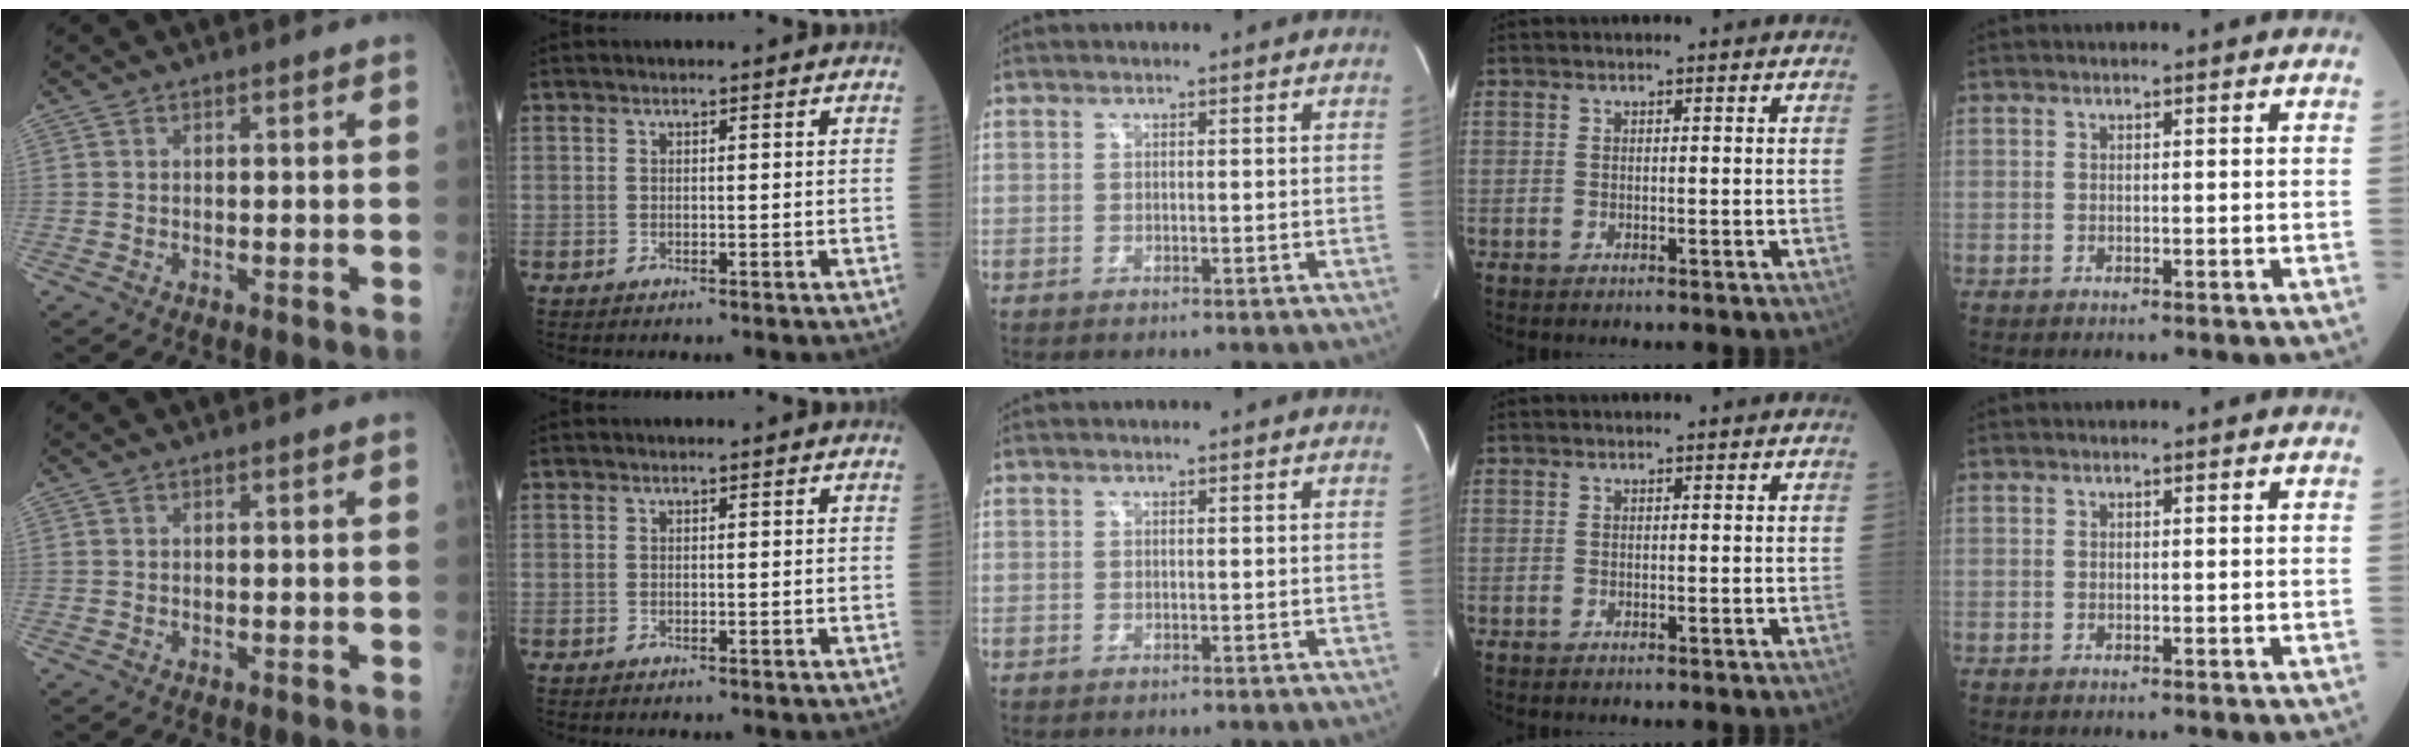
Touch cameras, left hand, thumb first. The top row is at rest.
{}